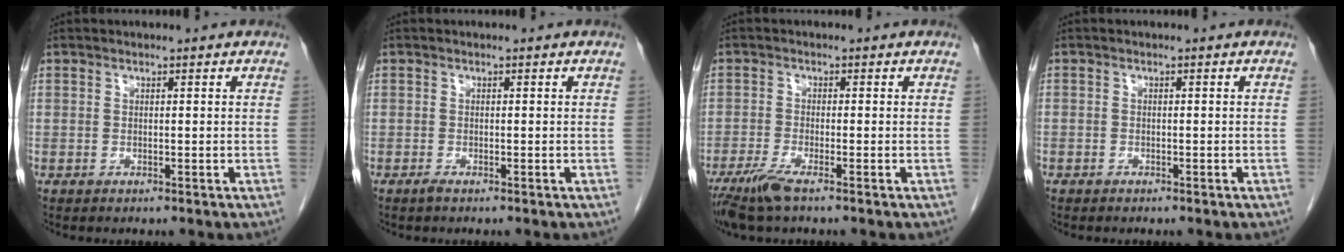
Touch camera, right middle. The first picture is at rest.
{"total": 0.6, "force": [-0.5, 0.0, 0.4], "torque": [-0.011, -0.002, -0.009]}
{"total": 4.6, "force": [-3.2, 0.2, 3.2], "torque": [-0.070, -0.015, -0.064]}
{"total": 0.7, "force": [-0.5, 0.5, 0.1], "torque": [-0.006, 0.004, -0.010]}